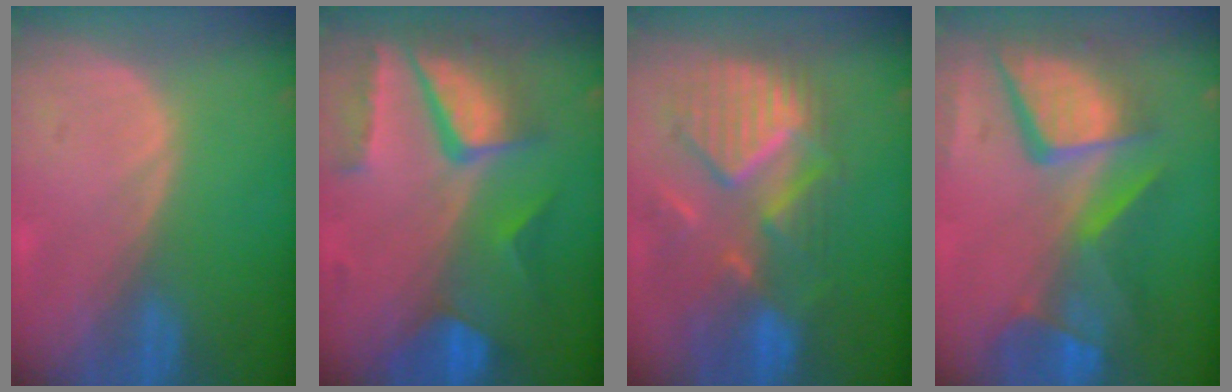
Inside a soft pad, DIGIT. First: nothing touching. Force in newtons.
{"total": 10.4, "press": 8.8, "slide": 5.5}
{"total": 11.1, "press": 10.0, "slide": 4.9}
{"total": 12.8, "press": 10.4, "slide": 7.4}